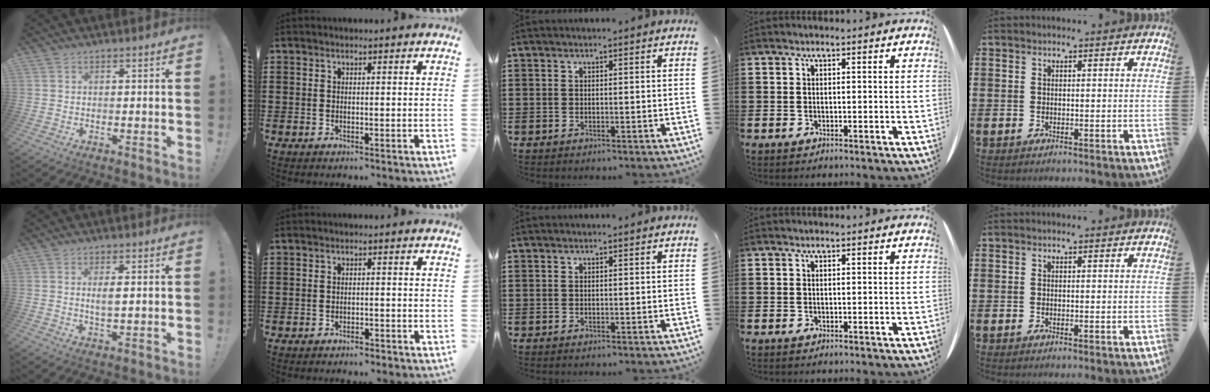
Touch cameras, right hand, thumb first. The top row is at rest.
{"thumb": {"total": 3.3, "force": [0.7, 1.0, 3.1], "torque": [-0.052, -0.011, 0.006]}, "index": {"total": 2.0, "force": [-1.9, 0.0, 0.7], "torque": [-0.014, 0.000, -0.036]}}